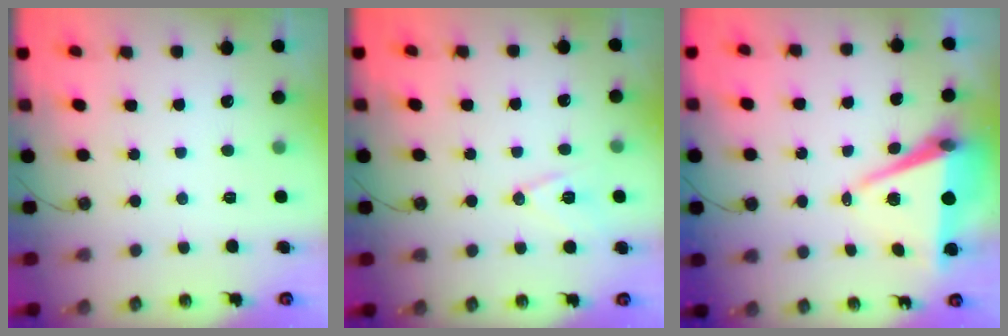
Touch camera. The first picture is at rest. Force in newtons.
{"total": 9.5, "press": 8.8, "slide": 3.6}
{"total": 8.5, "press": 7.4, "slide": 4.2}